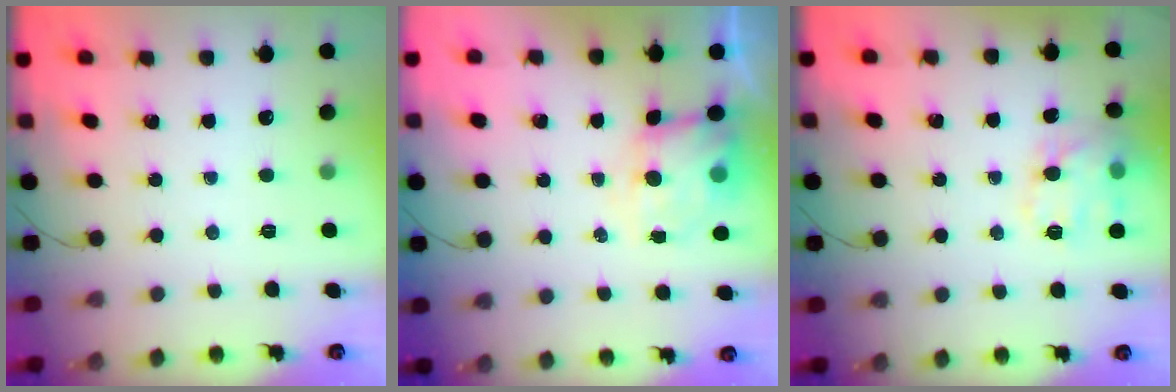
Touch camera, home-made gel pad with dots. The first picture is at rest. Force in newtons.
{"total": 7.1, "press": 7.0, "slide": 1.5}
{"total": 13.4, "press": 13.4, "slide": 0.9}